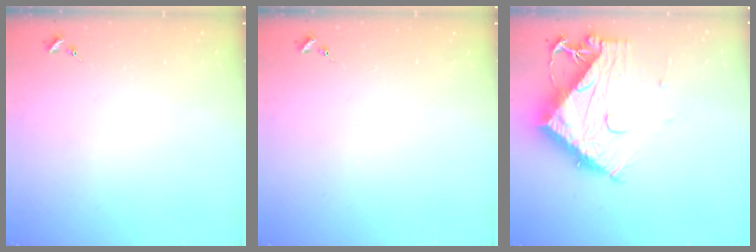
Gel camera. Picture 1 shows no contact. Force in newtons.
{"total": 0.0}
{"total": 13.9, "press": 13.8, "slide": 1.3}